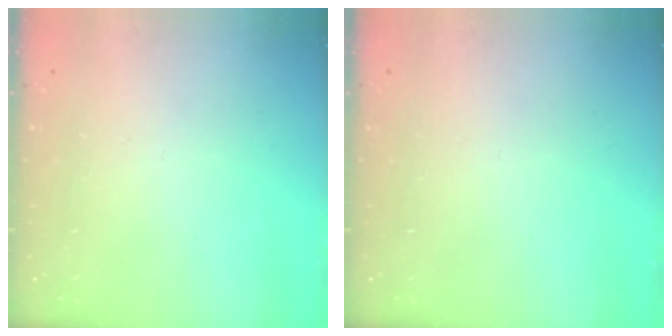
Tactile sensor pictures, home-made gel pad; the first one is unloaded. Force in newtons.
{"total": 0.0}